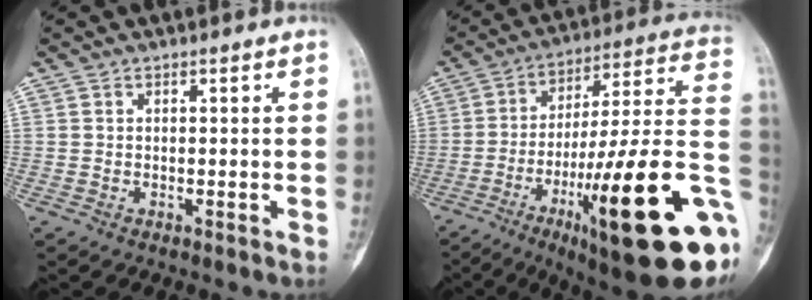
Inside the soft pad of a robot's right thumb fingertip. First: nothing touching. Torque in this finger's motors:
{"motor_torque": [3.14, 1.87, 1.39, -1.38, 0.68]}